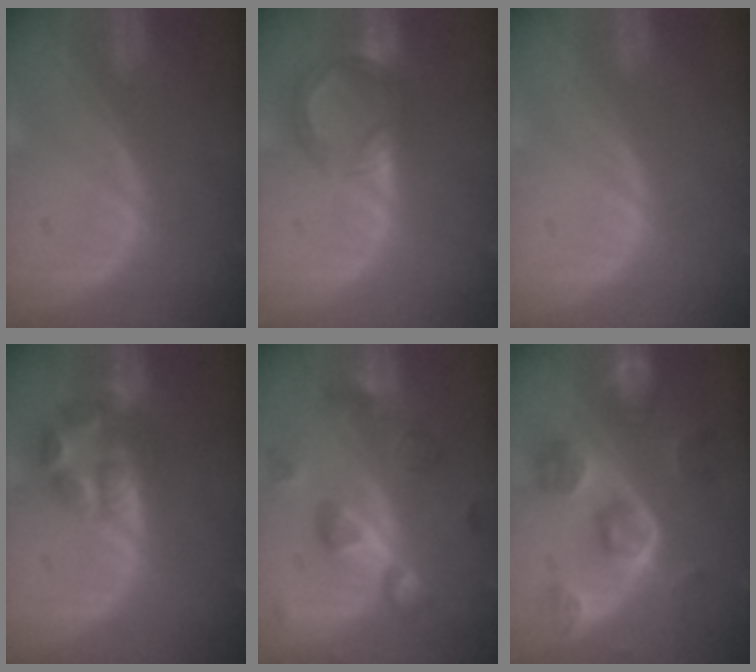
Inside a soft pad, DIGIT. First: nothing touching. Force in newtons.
{"total": 5.6, "press": 5.6, "slide": 0.3}
{"total": 0.0}
{"total": 6.7, "press": 6.4, "slide": 1.8}
{"total": 8.9, "press": 8.5, "slide": 2.7}
{"total": 8.9, "press": 8.9, "slide": 0.7}